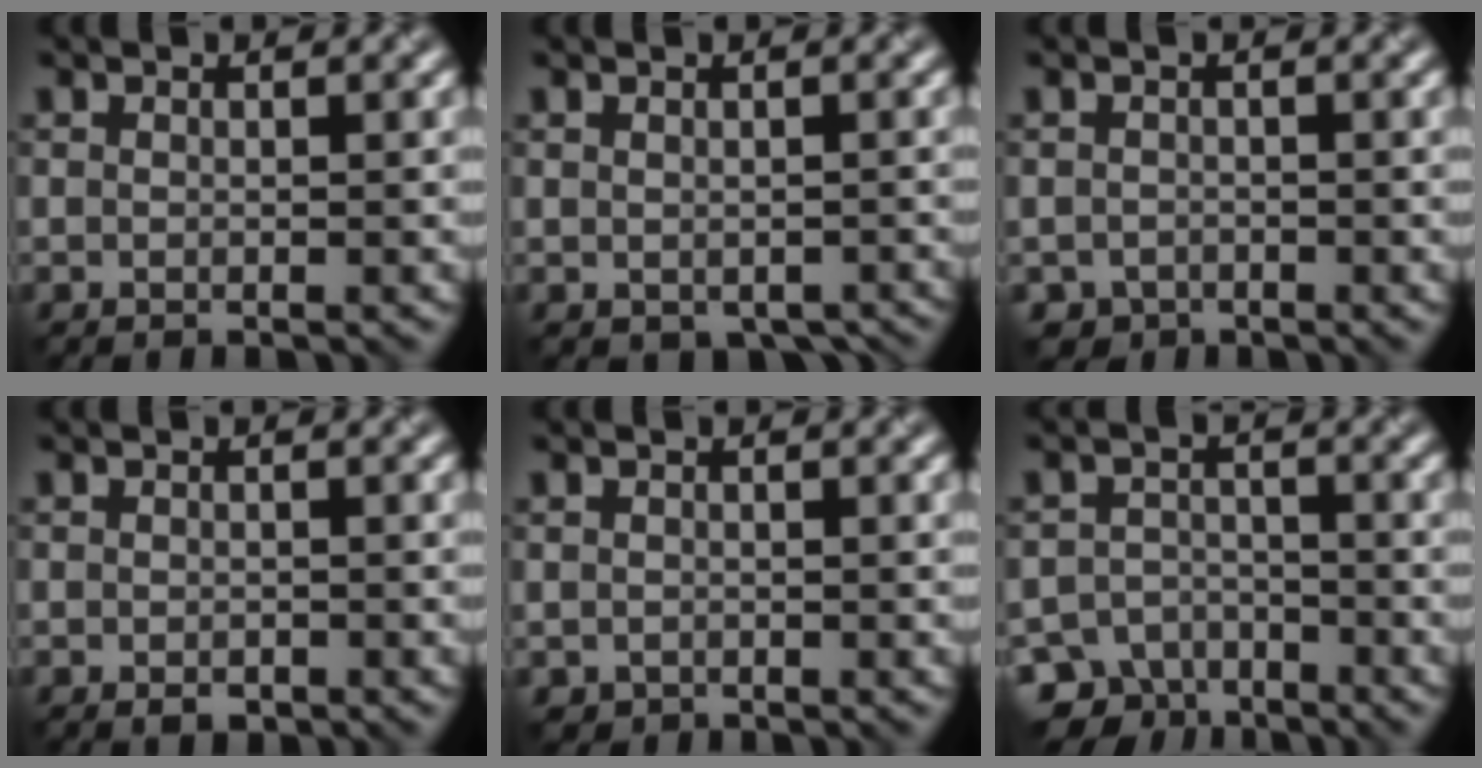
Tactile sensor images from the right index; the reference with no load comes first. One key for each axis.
{"total": 2.5, "fx": -1.2, "fy": 1.6, "fz": 1.5, "tx": -0.016, "ty": -0.013, "tz": -0.008}
{"total": 1.5, "fx": -1.2, "fy": 0.9, "fz": 0.1, "tx": 0.007, "ty": -0.005, "tz": -0.022}
{"total": 1.0, "fx": -0.5, "fy": 0.6, "fz": 0.6, "tx": -0.007, "ty": -0.004, "tz": -0.007}
{"total": 0.5, "fx": -0.3, "fy": 0.4, "fz": 0.0, "tx": 0.003, "ty": -0.007, "tz": -0.006}
{"total": 6.9, "fx": -5.4, "fy": 3.9, "fz": 1.7, "tx": -0.007, "ty": -0.005, "tz": -0.087}